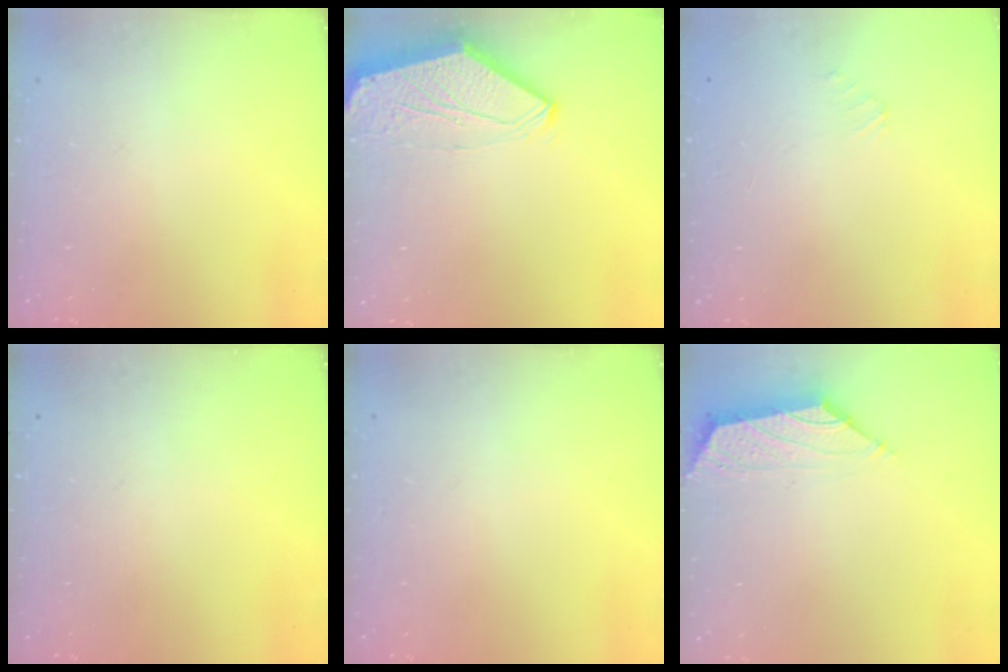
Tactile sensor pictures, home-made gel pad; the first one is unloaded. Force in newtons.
{"total": 0.0}
{"total": 1.0, "press": 0.9, "slide": 0.4}
{"total": 0.0}
{"total": 0.0}
{"total": 0.8, "press": 0.5, "slide": 0.6}